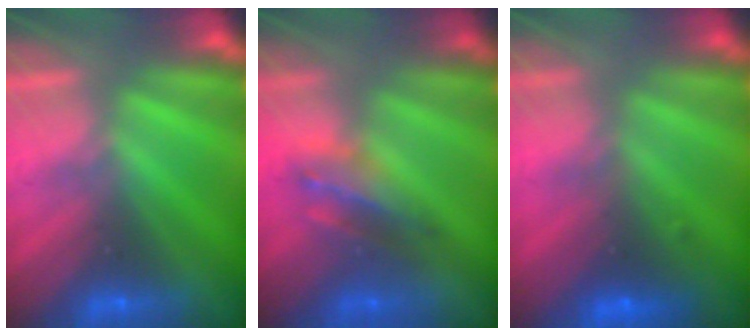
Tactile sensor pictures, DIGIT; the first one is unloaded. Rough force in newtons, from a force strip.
{"total": 2.9}
{"total": 6.9}